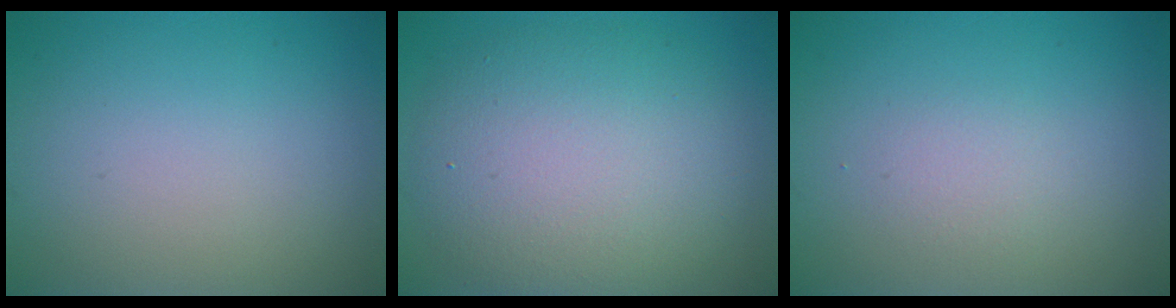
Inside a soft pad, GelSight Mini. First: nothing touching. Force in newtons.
{"total": 8.5, "press": 8.4, "slide": 0.6}
{"total": 1.2, "press": 1.2, "slide": 0.1}